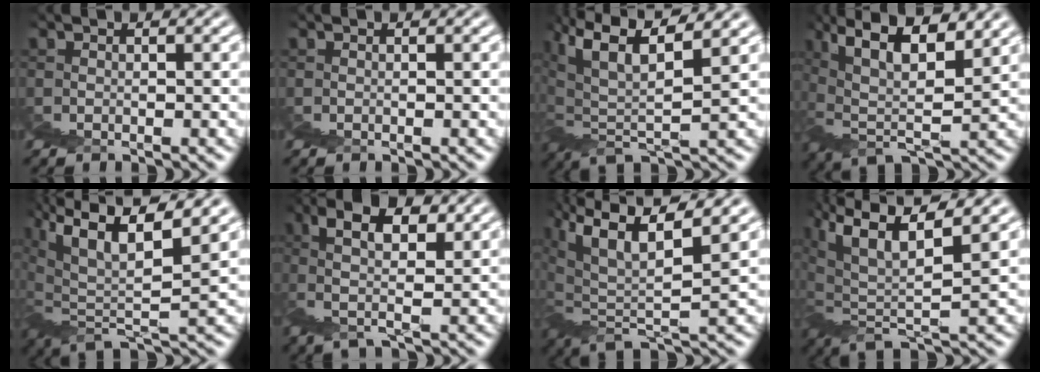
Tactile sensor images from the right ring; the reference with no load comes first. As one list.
[{"total": 0.0}, {"total": 4.5, "force": [2.8, 0.7, 3.4], "torque": [-0.064, 0.010, 0.044]}, {"total": 6.3, "force": [3.9, 1.6, 4.7], "torque": [-0.066, 0.021, 0.057]}, {"total": 4.4, "force": [3.0, 0.0, 3.1], "torque": [-0.057, 0.013, 0.048]}, {"total": 4.1, "force": [3.8, -1.4, 0.4], "torque": [0.036, 0.038, 0.044]}, {"total": 4.2, "force": [3.0, 0.1, 2.9], "torque": [-0.056, 0.013, 0.047]}, {"total": 4.2, "force": [2.9, 0.4, 3.1], "torque": [-0.058, 0.012, 0.045]}]